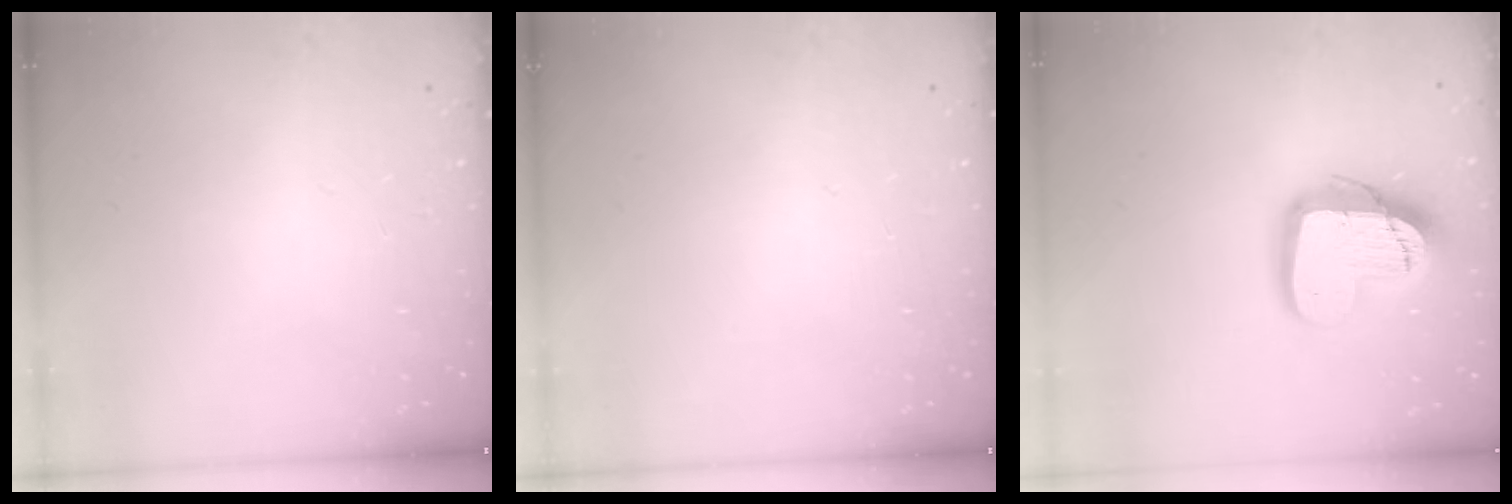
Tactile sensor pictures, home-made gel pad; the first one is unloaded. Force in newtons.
{"total": 0.0}
{"total": 16.4, "press": 16.3, "slide": 1.4}